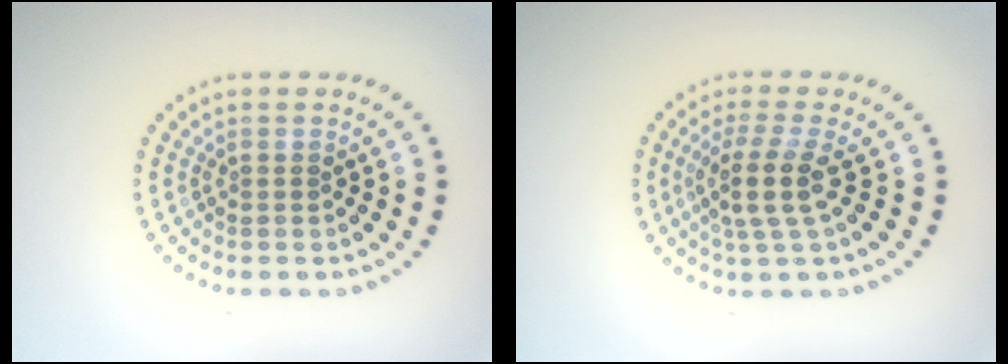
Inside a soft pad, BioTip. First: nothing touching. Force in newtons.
{"total": 3.4, "press": 2.6, "slide": 2.1}